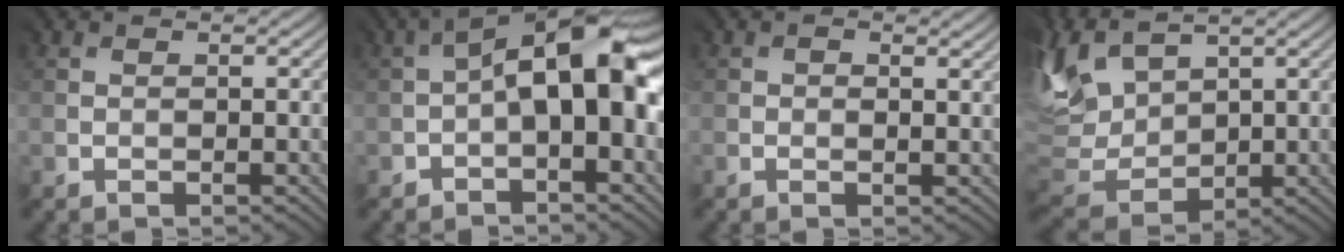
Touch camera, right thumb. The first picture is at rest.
{"total": 10.7, "force": [0.1, 4.9, 9.5], "torque": [-0.152, 0.014, -0.005]}
{"total": 1.6, "force": [0.7, 0.7, 1.3], "torque": [-0.024, -0.002, 0.009]}
{"total": 10.6, "force": [5.7, 6.2, 6.5], "torque": [-0.208, 0.026, 0.102]}